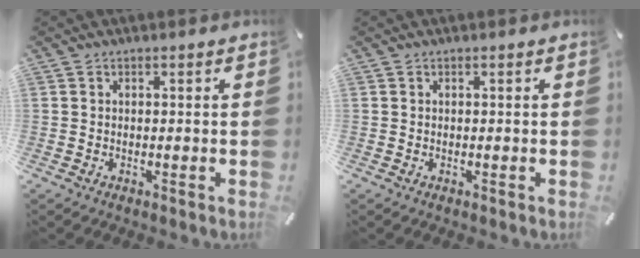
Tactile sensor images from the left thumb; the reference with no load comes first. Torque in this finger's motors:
{"motor_torque": [-0.01, 0.02, 0.00, 0.00, 0.00]}